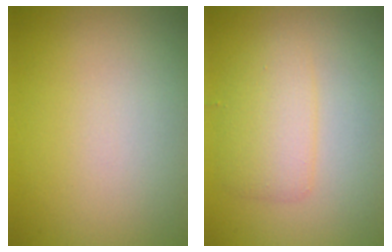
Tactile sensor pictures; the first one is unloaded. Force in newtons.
{"total": 2.9, "press": 2.9, "slide": 0.2}